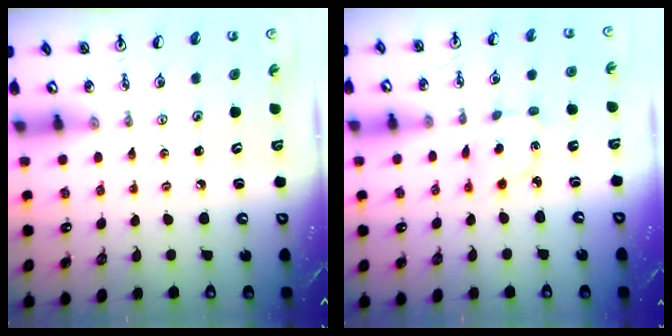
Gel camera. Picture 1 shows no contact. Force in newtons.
{"total": 2.9, "press": 2.8, "slide": 0.8}